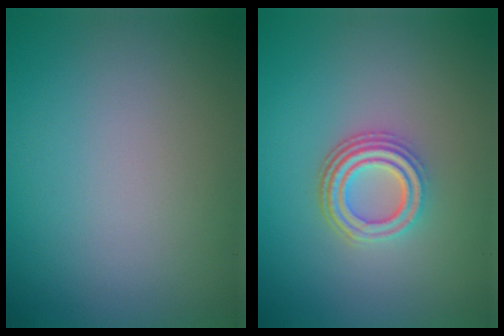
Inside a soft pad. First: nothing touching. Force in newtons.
{"total": 4.0, "press": 3.1, "slide": 2.5}